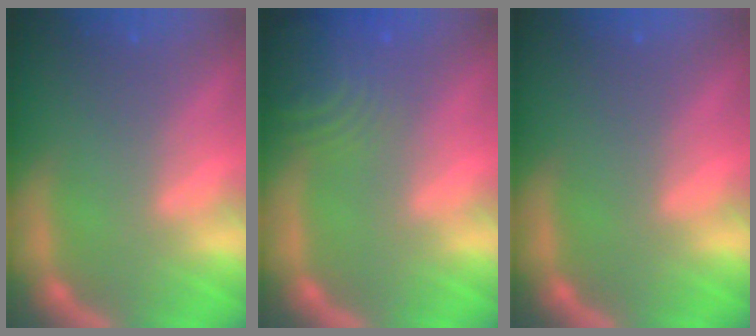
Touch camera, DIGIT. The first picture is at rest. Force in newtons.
{"total": 8.0}
{"total": 0.0}